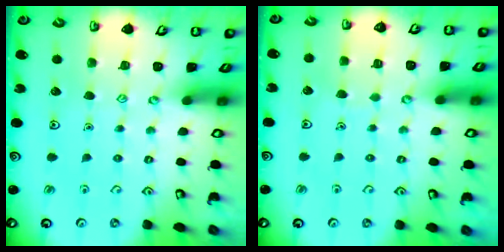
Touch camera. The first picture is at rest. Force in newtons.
{"total": 1.4, "press": 1.4, "slide": 0.1}